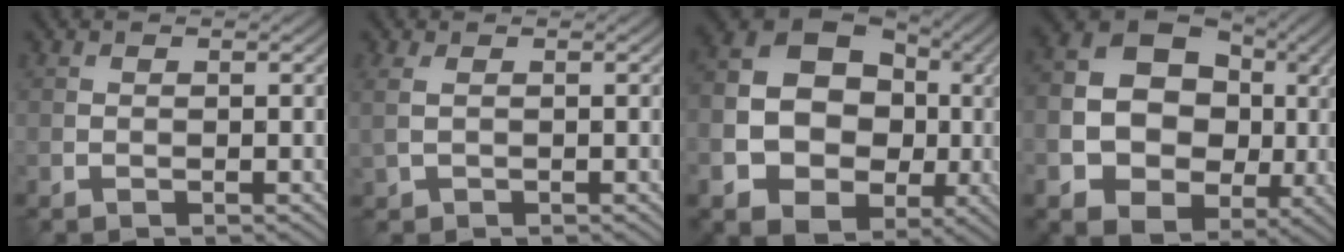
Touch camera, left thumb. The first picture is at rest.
{"total": 1.7, "force": [0.3, 1.0, 1.4], "torque": [-0.044, 0.002, 0.008]}
{"total": 18.6, "force": [-3.0, 15.6, 9.8], "torque": [-0.215, -0.027, -0.052]}
{"total": 17.1, "force": [-1.4, 14.4, 9.0], "torque": [-0.203, -0.026, -0.015]}